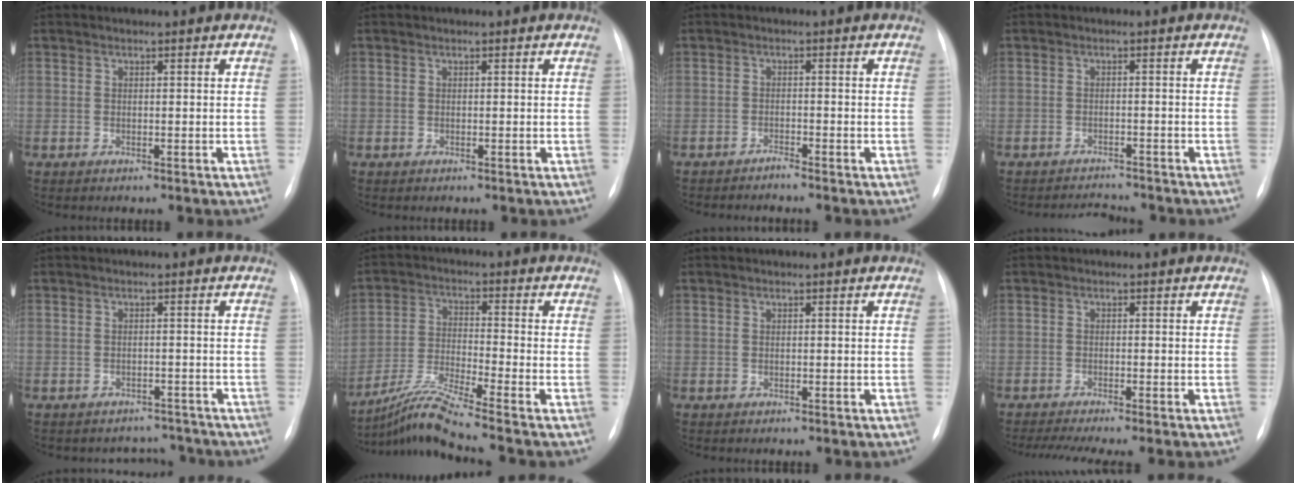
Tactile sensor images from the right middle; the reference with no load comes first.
{"total": 0.0}
{"total": 1.2, "force": [-1.1, -0.3, 0.2], "torque": [0.000, -0.002, -0.019]}
{"total": 3.2, "force": [-3.1, -0.4, -0.3], "torque": [0.001, -0.012, -0.048]}
{"total": 4.2, "force": [-3.8, 1.7, -0.8], "torque": [0.014, 0.016, -0.047]}
{"total": 9.3, "force": [-7.8, -2.4, 4.5], "torque": [-0.091, -0.027, -0.146]}
{"total": 0.0}
{"total": 5.5, "force": [-4.4, -0.3, 3.4], "torque": [-0.054, -0.008, -0.070]}